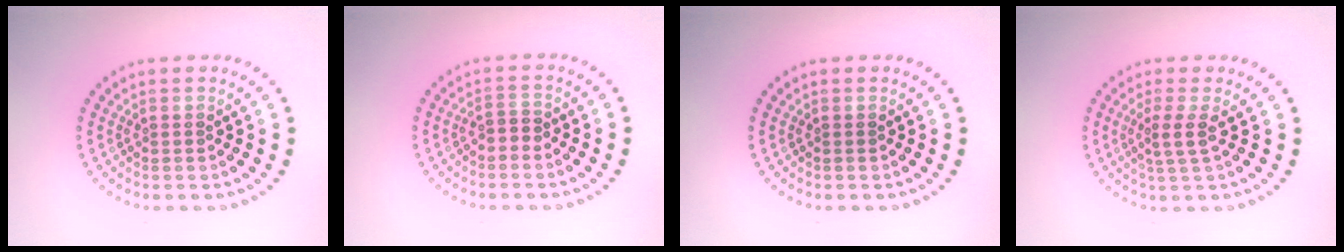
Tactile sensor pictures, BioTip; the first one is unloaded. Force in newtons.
{"total": 1.2, "press": 1.0, "slide": 0.6}
{"total": 0.0}
{"total": 2.0, "press": 1.5, "slide": 1.3}